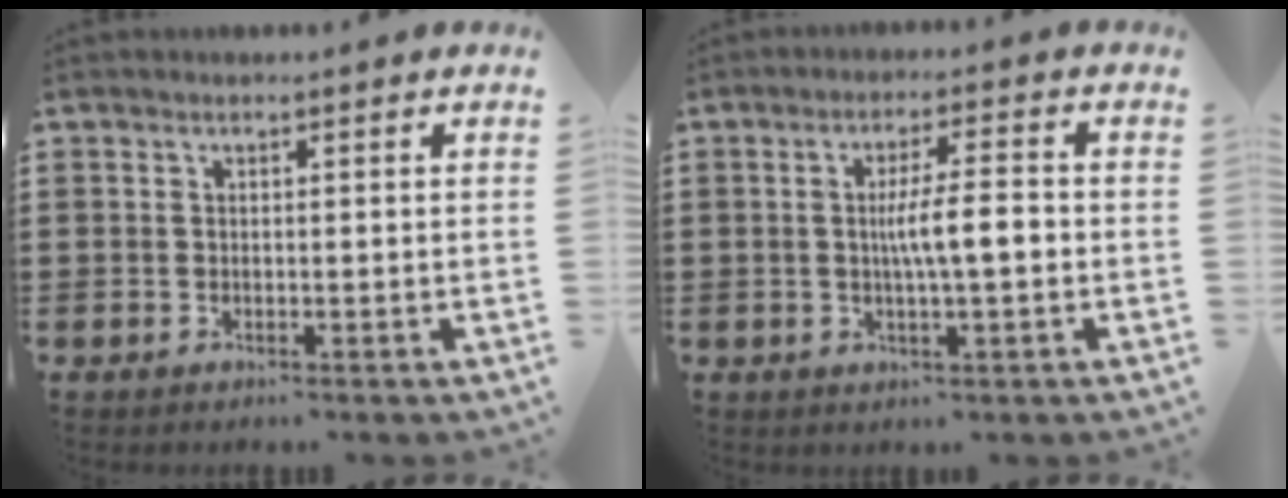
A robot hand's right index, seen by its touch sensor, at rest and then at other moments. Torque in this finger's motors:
{"motor_torque": [1.37, -0.14, 0.23, 0.18]}